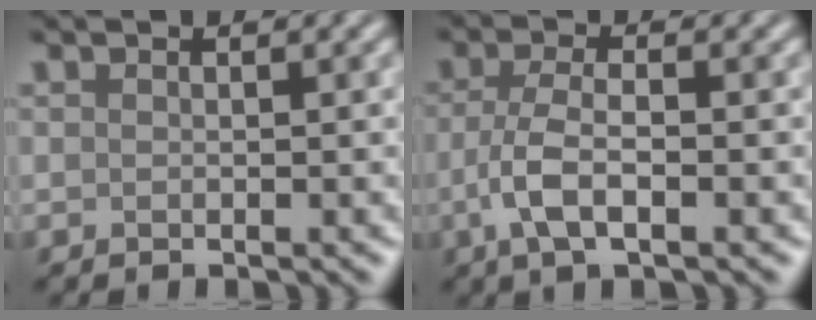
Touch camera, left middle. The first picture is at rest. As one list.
[{"total": 3.9, "force": [-1.2, 1.4, 3.4], "torque": [-0.080, -0.001, -0.027]}]